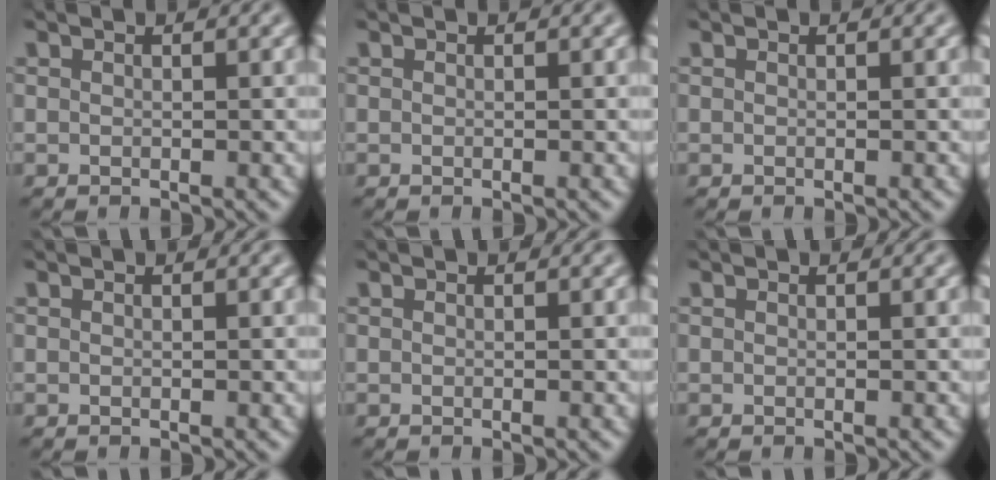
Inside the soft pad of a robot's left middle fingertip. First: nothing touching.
{"total": 0.0}
{"total": 0.0}
{"total": 0.0}
{"total": 0.0}
{"total": 0.0}